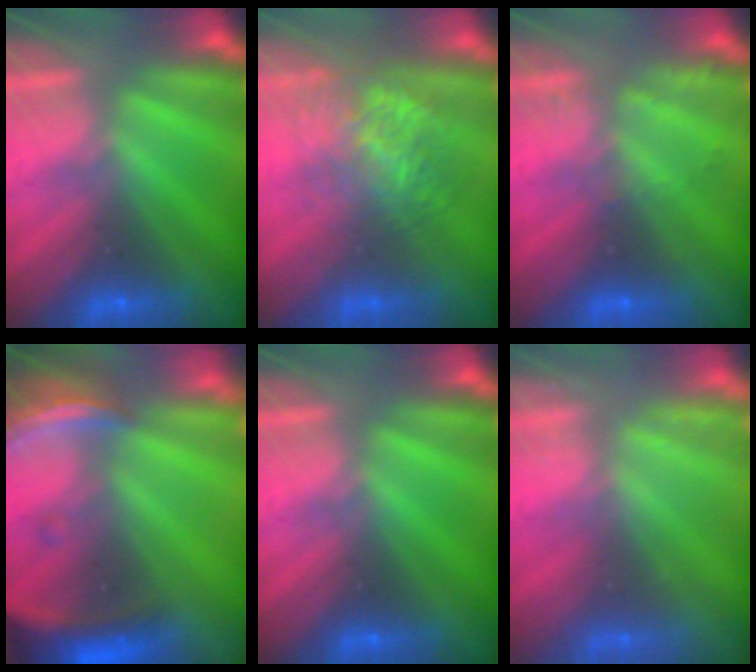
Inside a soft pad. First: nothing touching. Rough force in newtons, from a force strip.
{"total": 4.1}
{"total": 2.0}
{"total": 9.0}
{"total": 0.0}
{"total": 2.2}